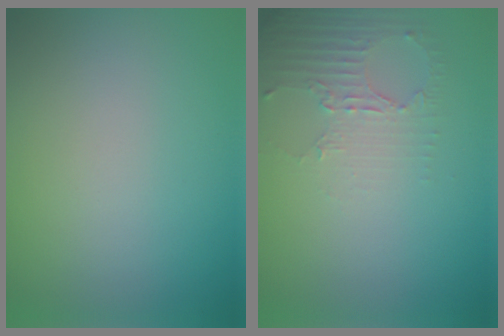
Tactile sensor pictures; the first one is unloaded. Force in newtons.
{"total": 2.5, "press": 1.8, "slide": 1.7}